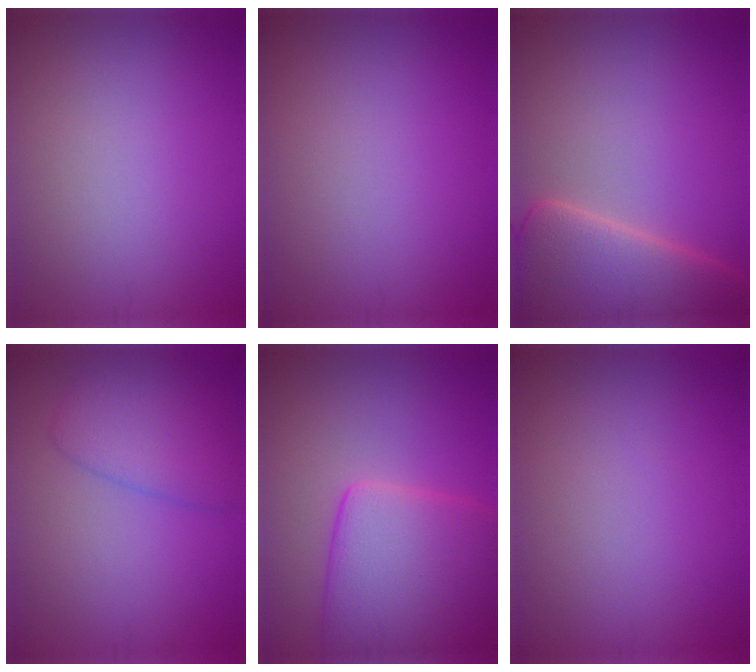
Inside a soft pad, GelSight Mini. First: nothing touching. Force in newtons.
{"total": 0.0}
{"total": 9.4, "press": 9.4, "slide": 0.6}
{"total": 3.9, "press": 3.9, "slide": 0.2}
{"total": 8.9, "press": 8.9, "slide": 0.3}
{"total": 0.0}